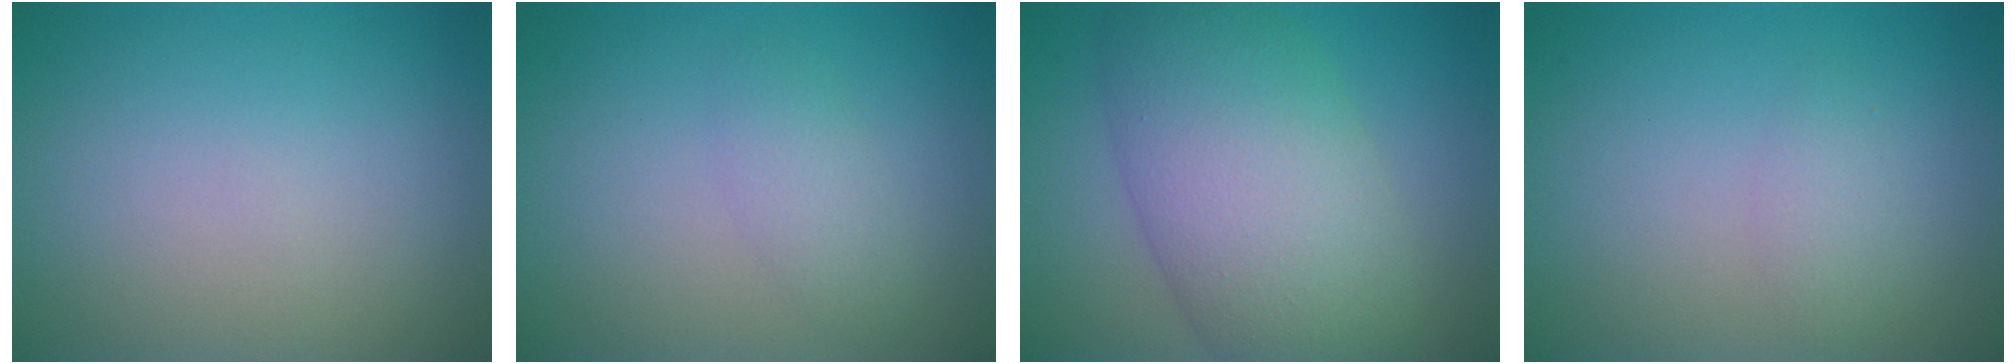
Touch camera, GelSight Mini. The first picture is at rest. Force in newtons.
{"total": 1.7, "press": 1.7, "slide": 0.1}
{"total": 9.6, "press": 9.6, "slide": 0.2}
{"total": 1.4, "press": 1.4, "slide": 0.1}